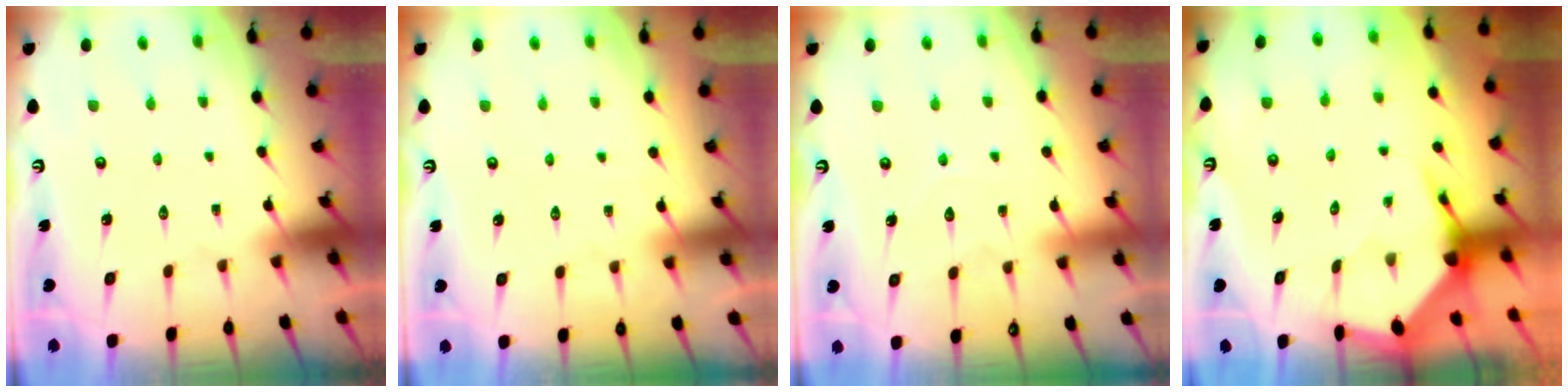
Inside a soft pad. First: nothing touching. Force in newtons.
{"total": 2.2, "press": 2.2, "slide": 0.3}
{"total": 4.8, "press": 4.8, "slide": 0.2}
{"total": 3.8, "press": 3.8, "slide": 0.5}